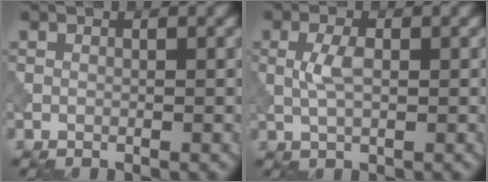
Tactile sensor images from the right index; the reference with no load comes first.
{"total": 2.4, "force": [0.1, 1.1, 2.1], "torque": [-0.051, 0.002, 0.001]}